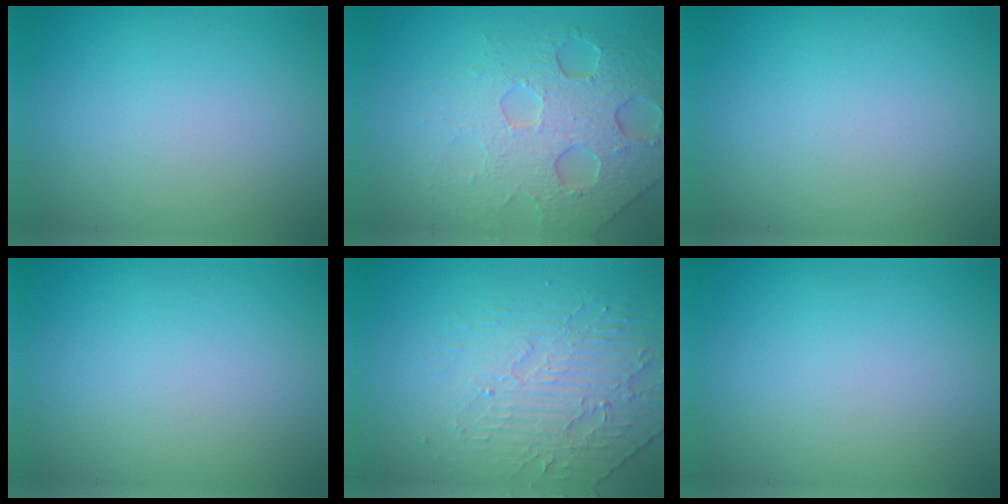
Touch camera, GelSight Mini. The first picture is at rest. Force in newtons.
{"total": 7.1, "press": 5.0, "slide": 5.0}
{"total": 0.0}
{"total": 0.0}
{"total": 4.6, "press": 3.2, "slide": 3.2}
{"total": 0.0}